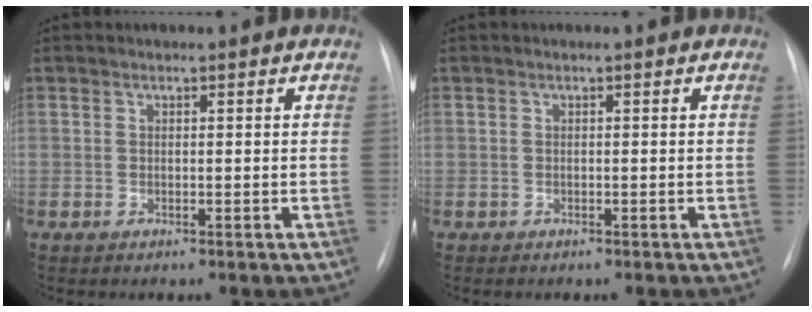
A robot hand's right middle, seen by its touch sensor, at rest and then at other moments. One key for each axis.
{"total": 0.0}